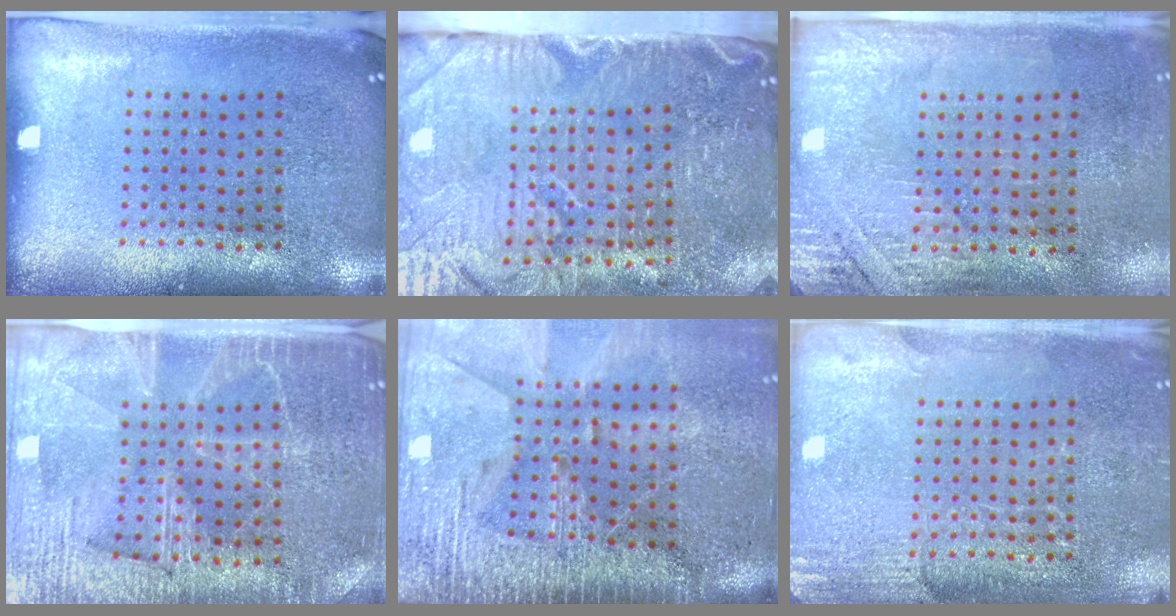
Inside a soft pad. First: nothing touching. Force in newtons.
{"total": 5.1, "press": 4.3, "slide": 2.7}
{"total": 2.7, "press": 2.4, "slide": 1.2}
{"total": 3.9, "press": 3.6, "slide": 1.3}
{"total": 4.0, "press": 3.4, "slide": 2.0}
{"total": 2.8, "press": 2.6, "slide": 1.0}